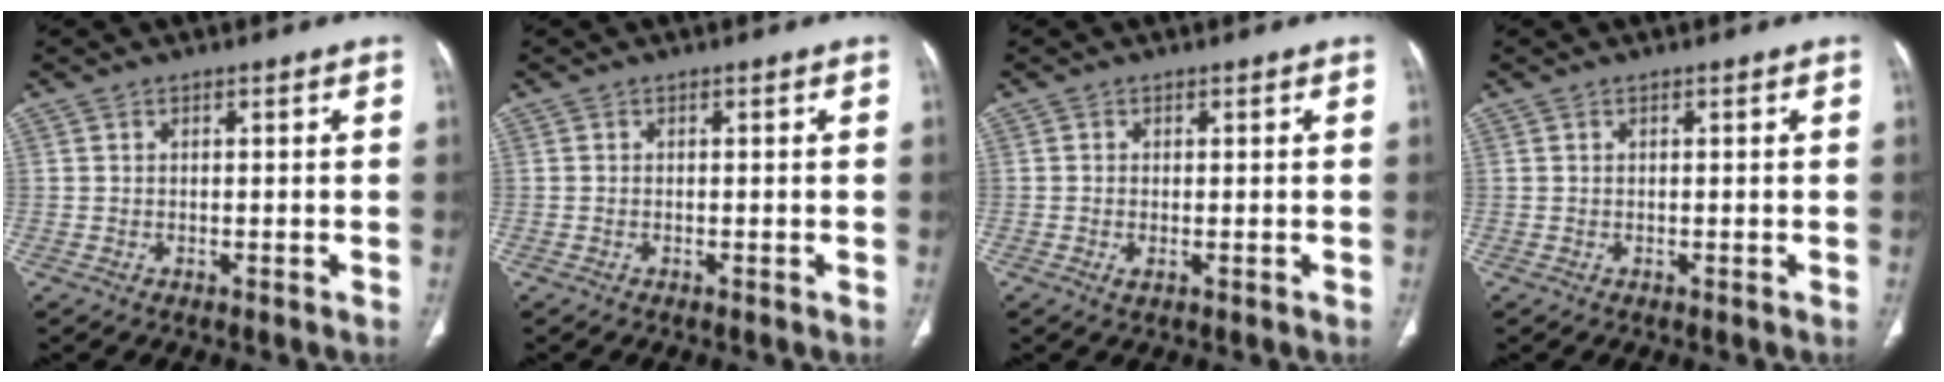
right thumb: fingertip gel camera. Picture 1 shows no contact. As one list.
[{"total": 0.0}, {"total": 1.1, "force": [-0.4, 0.5, 1.0], "torque": [-0.022, -0.004, -0.006]}, {"total": 0.0}]